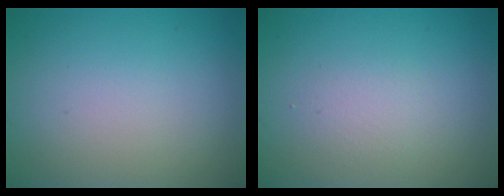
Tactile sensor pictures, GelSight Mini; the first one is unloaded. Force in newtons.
{"total": 1.4, "press": 1.4, "slide": 0.0}